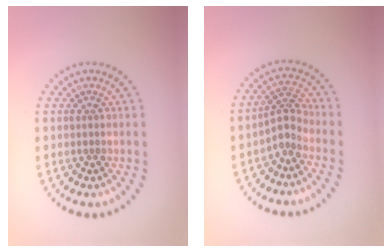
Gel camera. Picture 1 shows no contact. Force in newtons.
{"total": 2.2, "press": 1.5, "slide": 1.6}